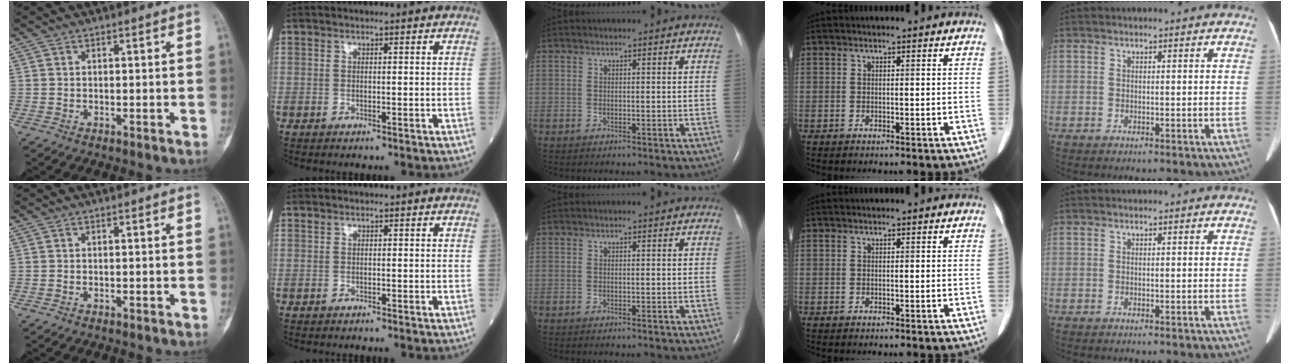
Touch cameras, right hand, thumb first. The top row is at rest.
{}